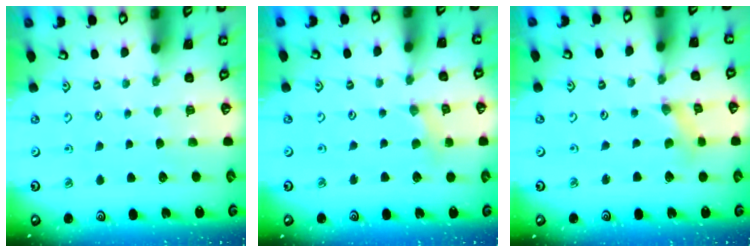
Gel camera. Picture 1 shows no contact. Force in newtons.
{"total": 2.2, "press": 2.2, "slide": 0.4}
{"total": 1.2, "press": 1.2, "slide": 0.2}